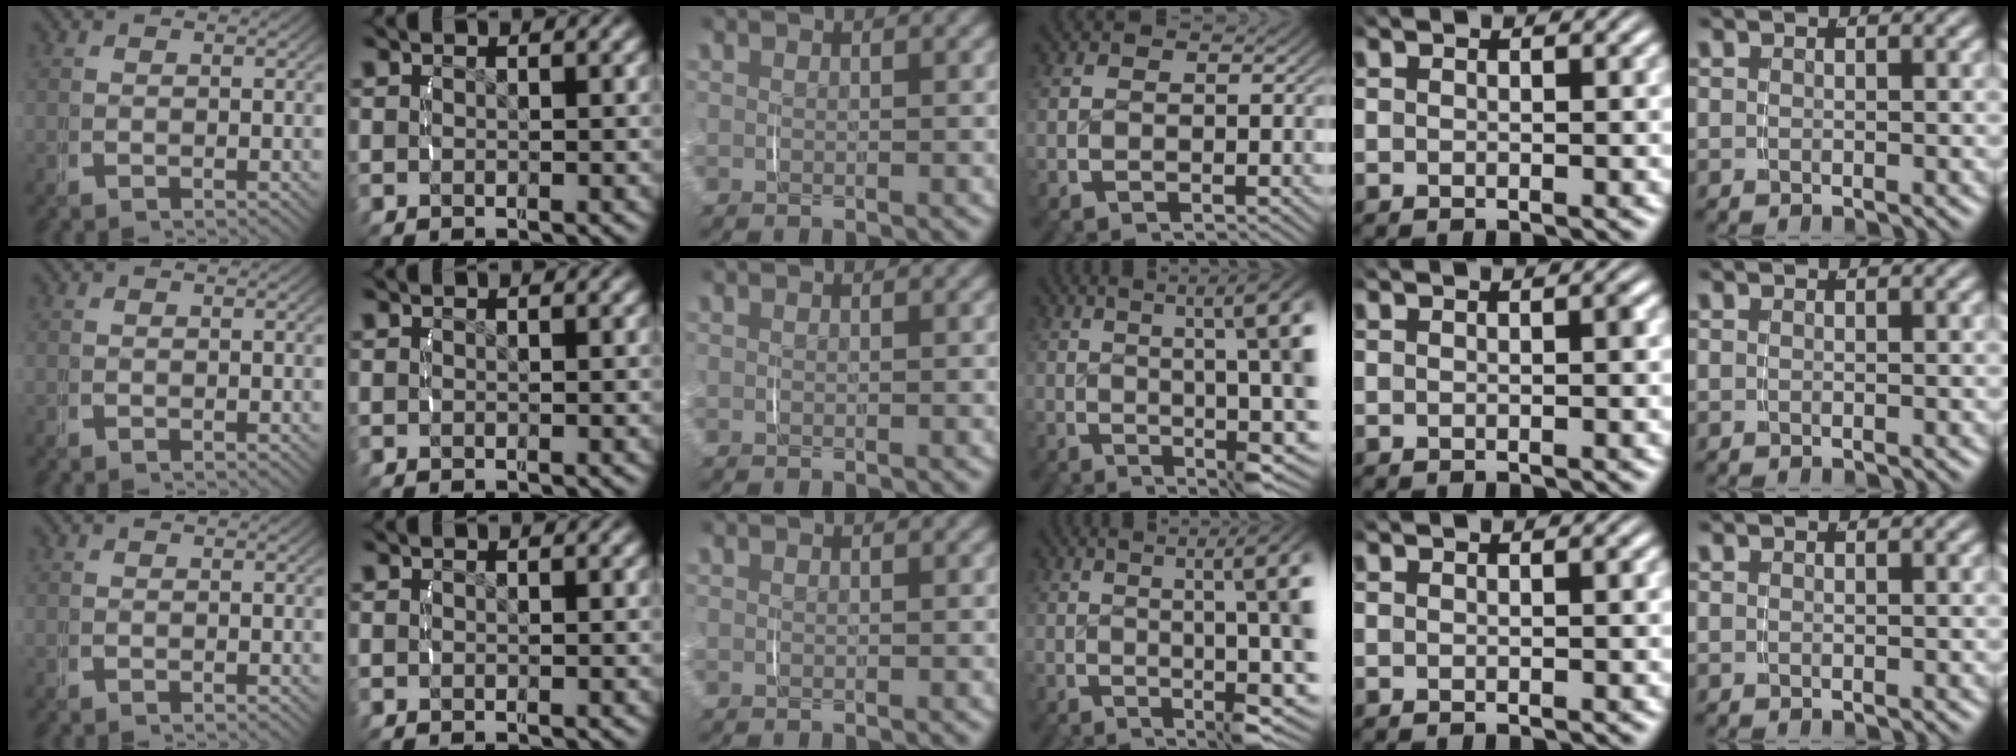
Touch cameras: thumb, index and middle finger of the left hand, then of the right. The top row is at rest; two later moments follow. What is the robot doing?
{"motion": "lift_and_place", "object": "jewelry box"}